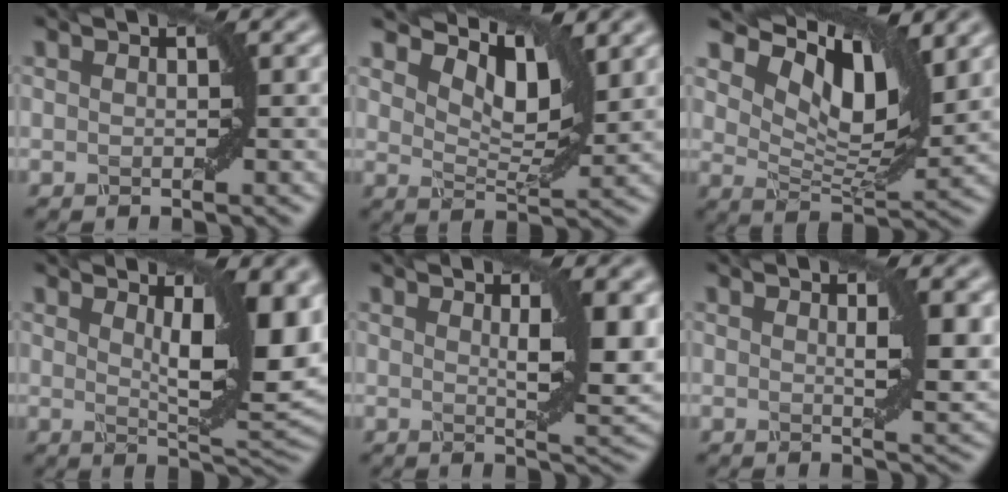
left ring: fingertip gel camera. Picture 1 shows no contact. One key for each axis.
{"total": 5.3, "fx": 3.5, "fy": 2.2, "fz": 3.4, "tx": -0.061, "ty": 0.002, "tz": 0.056}
{"total": 7.9, "fx": 4.3, "fy": 3.6, "fz": 5.6, "tx": -0.094, "ty": -0.002, "tz": 0.077}
{"total": 9.9, "fx": 2.9, "fy": 2.8, "fz": 9.0, "tx": -0.109, "ty": 0.001, "tz": 0.048}
{"total": 5.7, "fx": 1.6, "fy": 1.5, "fz": 5.3, "tx": -0.063, "ty": -0.003, "tz": 0.028}
{"total": 3.3, "fx": 1.0, "fy": 0.9, "fz": 3.0, "tx": -0.039, "ty": -0.003, "tz": 0.018}